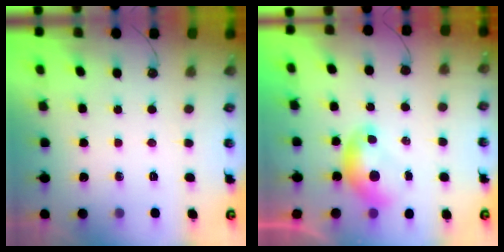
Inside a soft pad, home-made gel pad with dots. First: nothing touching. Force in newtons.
{"total": 0.0}